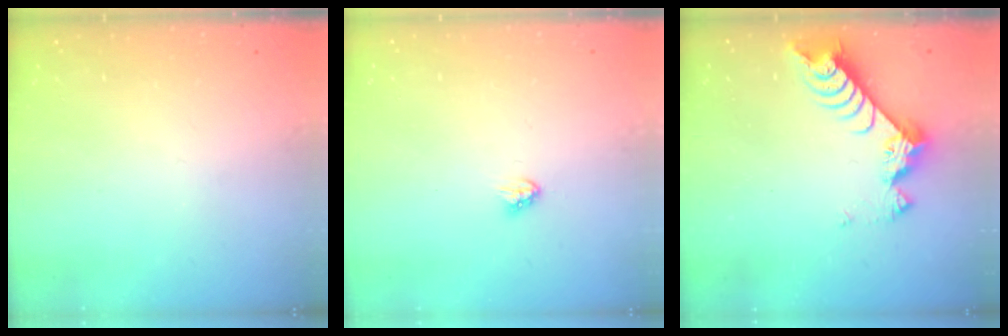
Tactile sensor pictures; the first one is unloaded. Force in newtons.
{"total": 3.5, "press": 3.5, "slide": 0.2}
{"total": 7.4, "press": 7.3, "slide": 1.0}